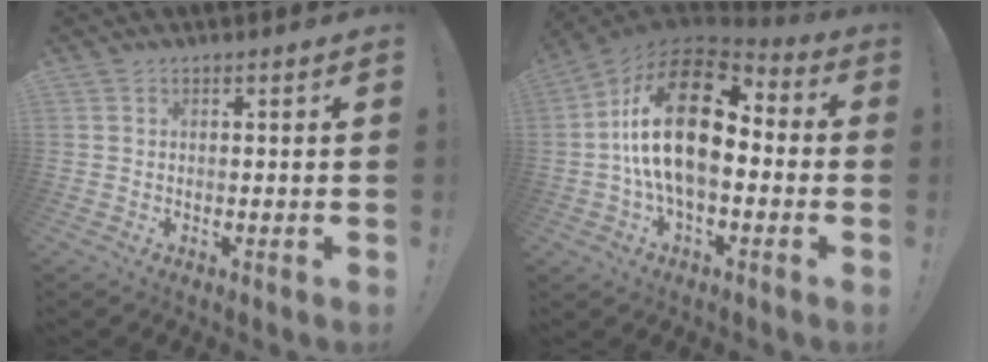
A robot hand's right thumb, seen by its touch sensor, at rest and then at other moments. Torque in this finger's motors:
{"motor_torque": [0.47, 2.06, 1.71, -1.06, 0.62]}